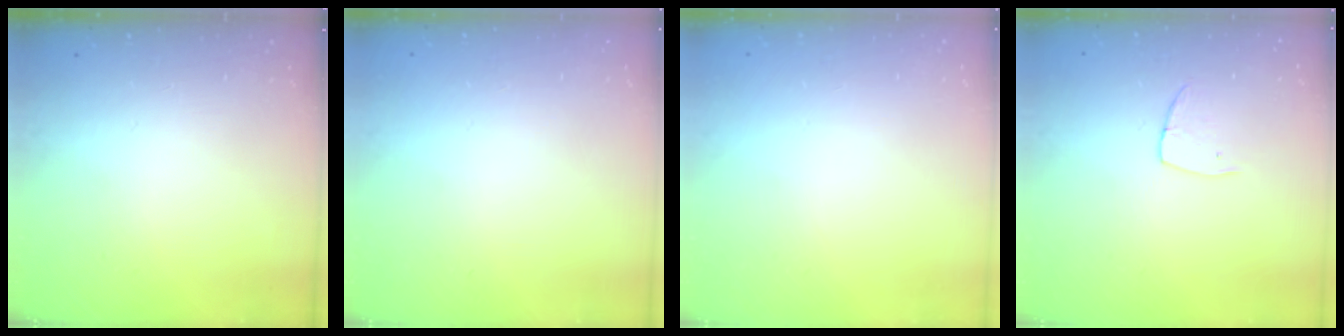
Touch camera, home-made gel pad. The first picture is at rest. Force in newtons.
{"total": 0.0}
{"total": 0.0}
{"total": 4.8, "press": 4.8, "slide": 0.4}